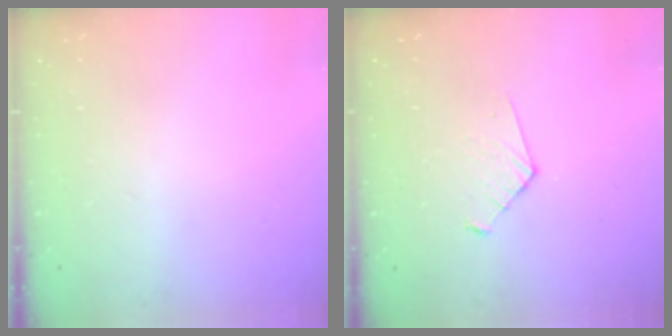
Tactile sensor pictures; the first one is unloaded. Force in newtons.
{"total": 5.2, "press": 5.2, "slide": 0.3}